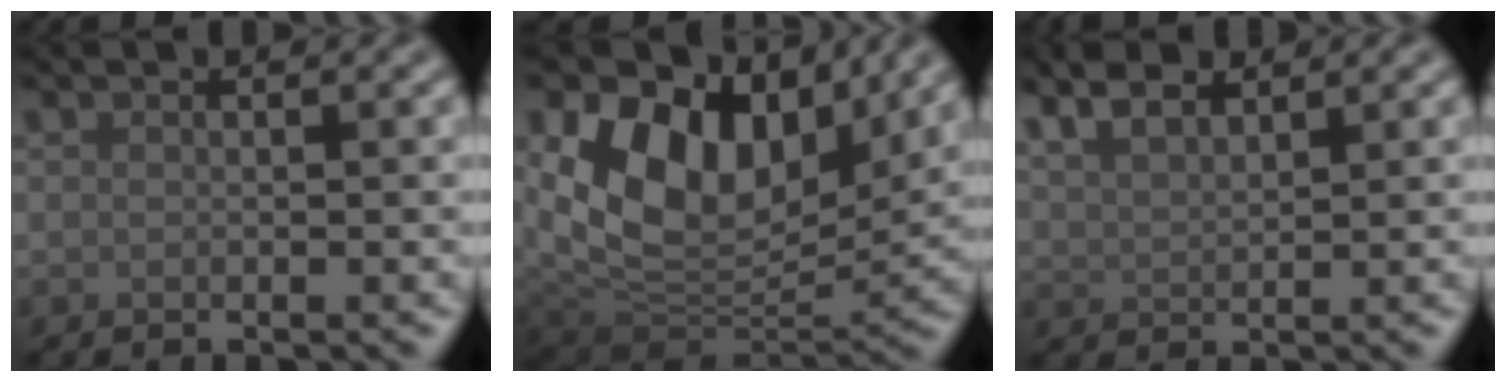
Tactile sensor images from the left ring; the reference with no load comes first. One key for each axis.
{"total": 12.1, "fx": 4.3, "fy": 7.9, "fz": 8.2, "tx": -0.148, "ty": -0.007, "tz": 0.083}
{"total": 3.2, "fx": 2.6, "fy": 1.0, "fz": 1.6, "tx": -0.036, "ty": 0.011, "tz": 0.052}